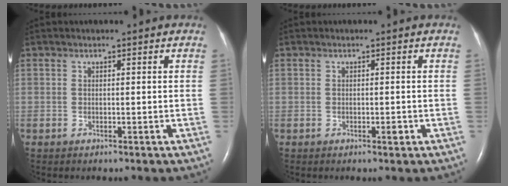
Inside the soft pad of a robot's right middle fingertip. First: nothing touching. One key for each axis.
{"total": 0.7, "fx": -0.3, "fy": 0.2, "fz": 0.6, "tx": -0.012, "ty": 0.000, "tz": -0.003}